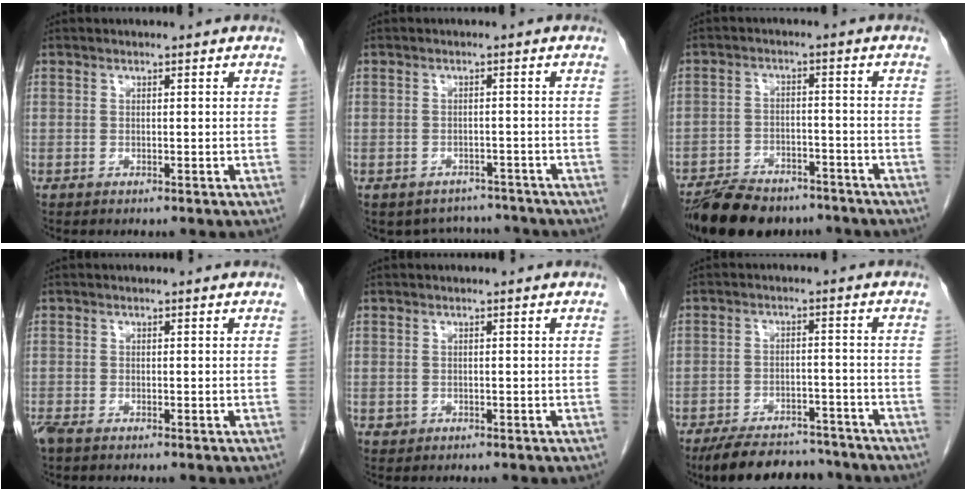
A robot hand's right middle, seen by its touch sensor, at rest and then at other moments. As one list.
[{"total": 4.1, "force": [-3.8, 1.6, -0.5], "torque": [0.004, 0.012, -0.050]}, {"total": 12.9, "force": [-10.6, 5.1, 5.4], "torque": [-0.094, -0.003, -0.162]}, {"total": 2.0, "force": [-1.5, 0.7, 1.2], "torque": [-0.033, -0.007, -0.027]}, {"total": 0.7, "force": [-0.2, 0.7, 0.1], "torque": [-0.002, 0.003, -0.001]}, {"total": 11.9, "force": [-10.5, 4.0, 4.0], "torque": [-0.060, 0.005, -0.150]}]